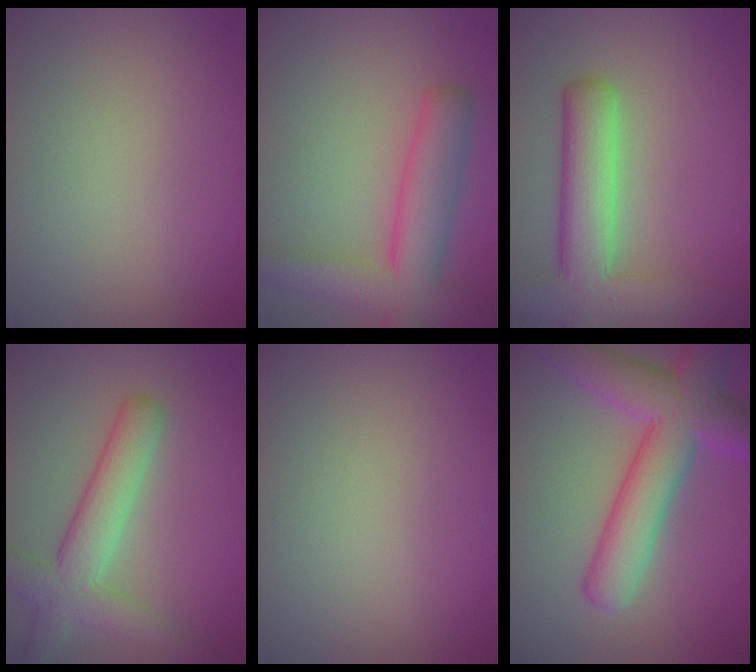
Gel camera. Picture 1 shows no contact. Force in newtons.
{"total": 6.6, "press": 6.6, "slide": 0.4}
{"total": 7.1, "press": 7.1, "slide": 0.4}
{"total": 5.6, "press": 5.6, "slide": 0.2}
{"total": 0.0}
{"total": 7.0, "press": 7.0, "slide": 0.6}